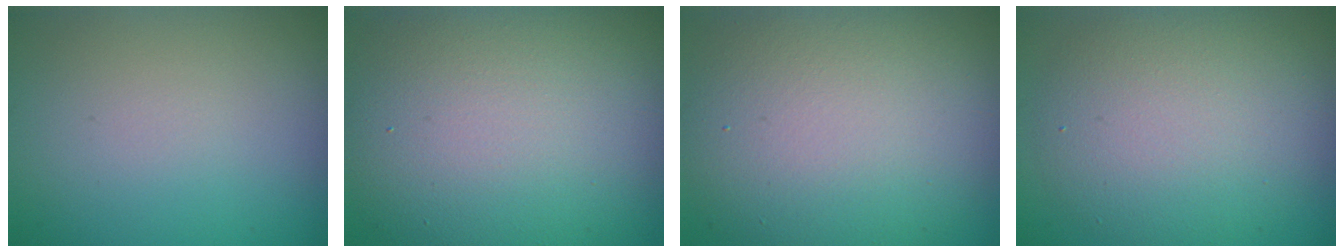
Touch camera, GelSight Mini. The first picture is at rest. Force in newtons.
{"total": 12.6, "press": 12.5, "slide": 0.5}
{"total": 11.0, "press": 11.0, "slide": 0.4}
{"total": 6.7, "press": 6.7, "slide": 0.2}